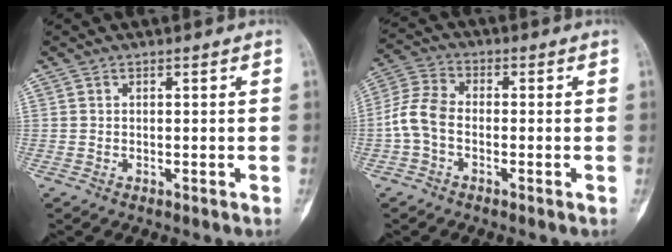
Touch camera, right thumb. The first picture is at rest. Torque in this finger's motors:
{"motor_torque": [0.03, 0.03, 0.12, -0.12, 0.05]}